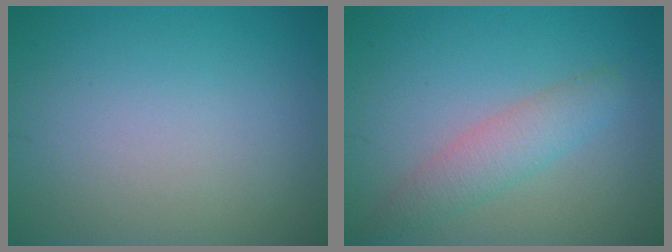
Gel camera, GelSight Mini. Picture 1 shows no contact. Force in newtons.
{"total": 3.0, "press": 2.9, "slide": 0.2}